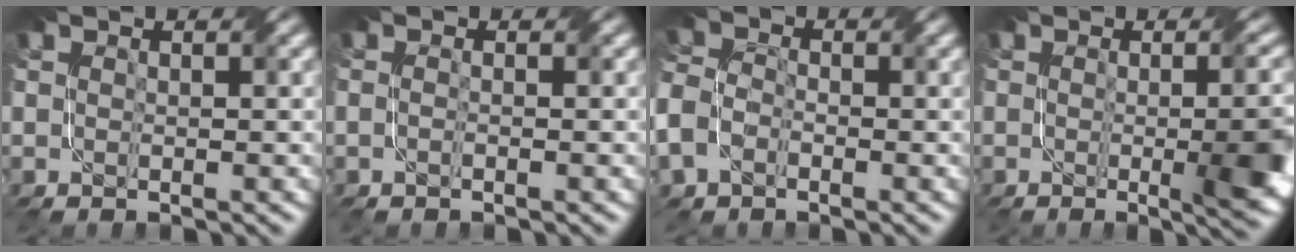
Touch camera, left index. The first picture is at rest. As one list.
[{"total": 0.7, "force": [-0.1, 0.5, 0.5], "torque": [-0.002, -0.003, -0.014]}, {"total": 5.3, "force": [-2.1, 3.9, 2.9], "torque": [-0.077, -0.005, -0.046]}, {"total": 9.3, "force": [-0.8, 3.2, 8.7], "torque": [-0.080, -0.002, -0.010]}]